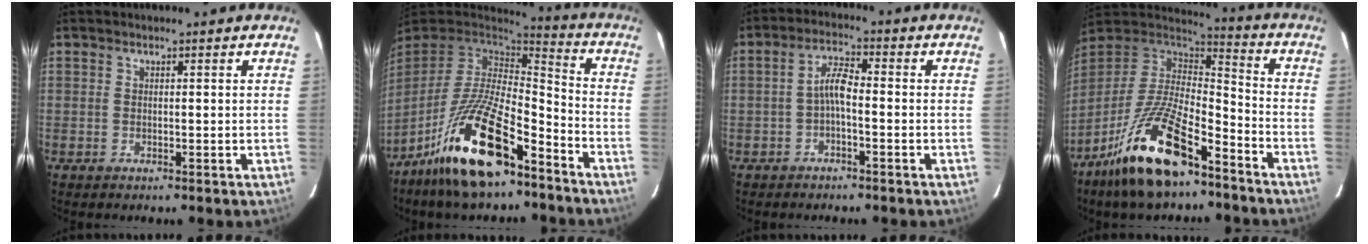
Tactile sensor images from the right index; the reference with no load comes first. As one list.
[{"total": 20.1, "force": [-13.0, 6.7, 13.9], "torque": [-0.279, -0.015, -0.234]}, {"total": 3.7, "force": [-1.5, 1.0, 3.3], "torque": [-0.069, 0.013, -0.030]}, {"total": 19.8, "force": [-12.8, 6.8, 13.5], "torque": [-0.273, -0.020, -0.231]}]